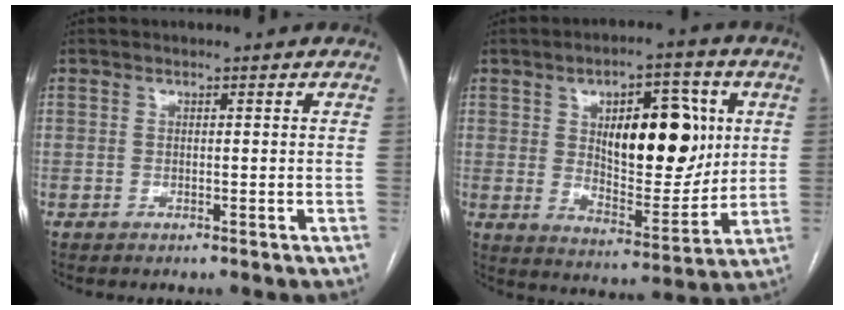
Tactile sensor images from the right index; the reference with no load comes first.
{"total": 15.5, "force": [3.9, 6.5, 13.5], "torque": [-0.197, 0.008, 0.069]}